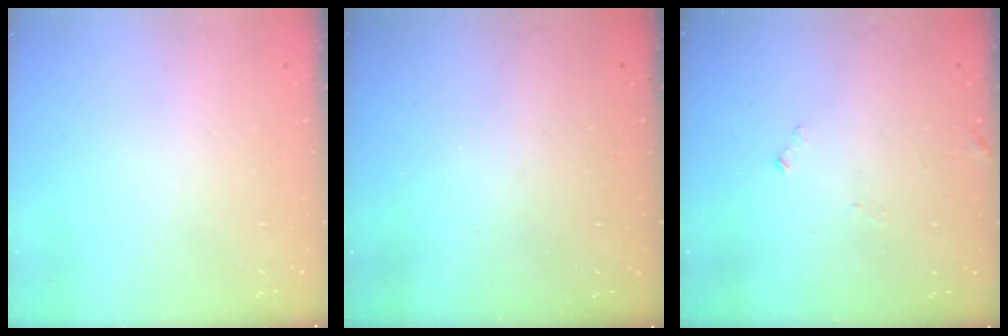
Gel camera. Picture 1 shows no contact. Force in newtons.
{"total": 3.3, "press": 3.3, "slide": 0.1}
{"total": 6.6, "press": 6.6, "slide": 0.3}